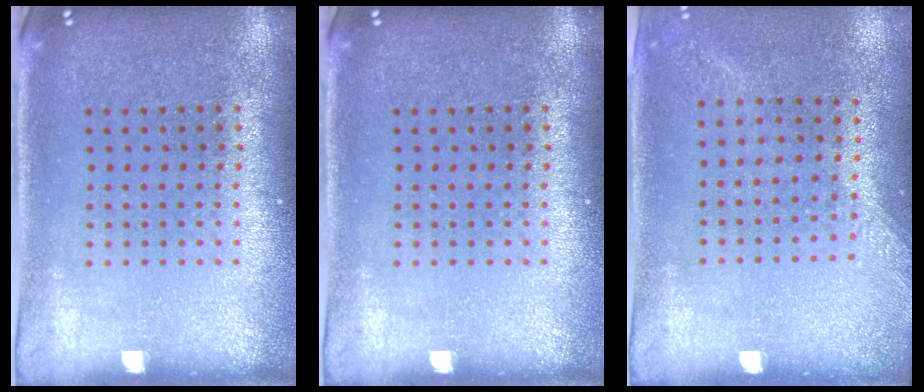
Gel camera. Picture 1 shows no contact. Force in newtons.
{"total": 0.0}
{"total": 1.3, "press": 1.0, "slide": 0.9}